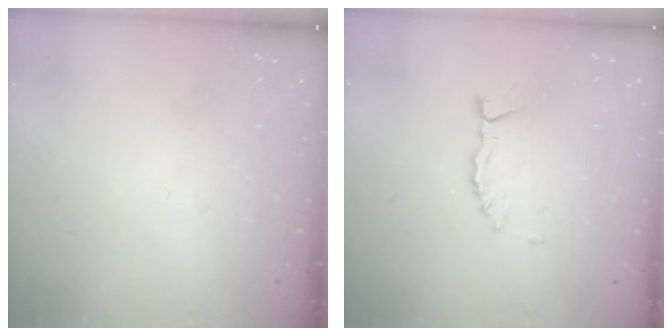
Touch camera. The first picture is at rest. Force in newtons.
{"total": 2.8, "press": 2.7, "slide": 0.3}